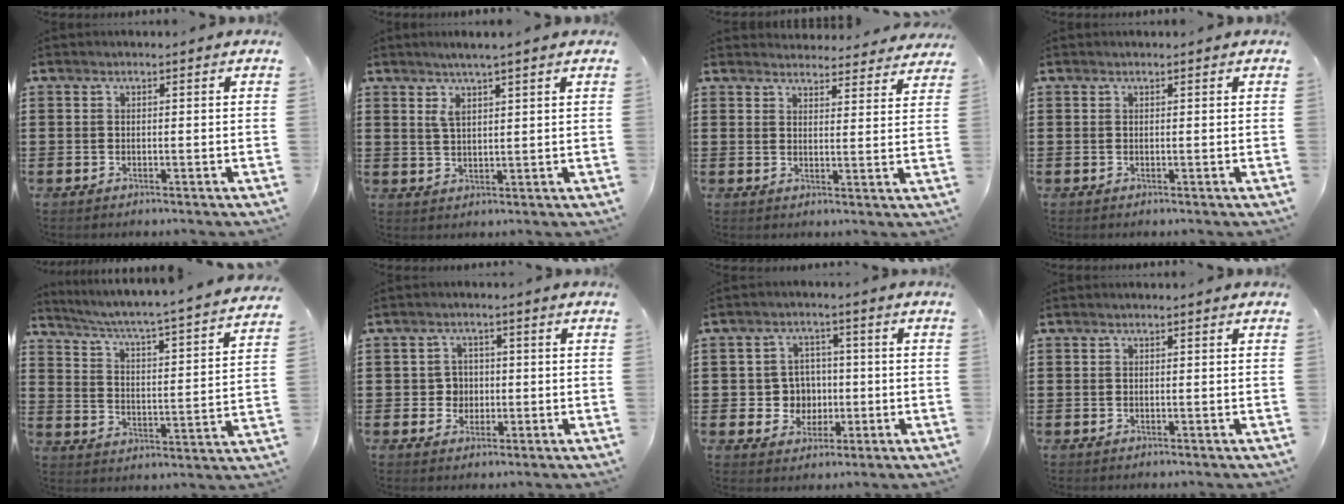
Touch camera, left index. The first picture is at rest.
{"total": 3.3, "force": [2.0, 0.4, 2.5], "torque": [-0.053, 0.003, 0.035]}
{"total": 3.8, "force": [3.8, 0.4, 0.2], "torque": [-0.009, -0.022, 0.067]}
{"total": 0.0}
{"total": 3.7, "force": [3.1, -1.1, 1.7], "torque": [-0.051, -0.045, 0.038]}
{"total": 3.0, "force": [-0.3, 2.8, 0.8], "torque": [-0.030, 0.007, -0.011]}
{"total": 5.3, "force": [-0.4, 5.1, 1.3], "torque": [-0.039, 0.011, -0.010]}
{"total": 0.0}